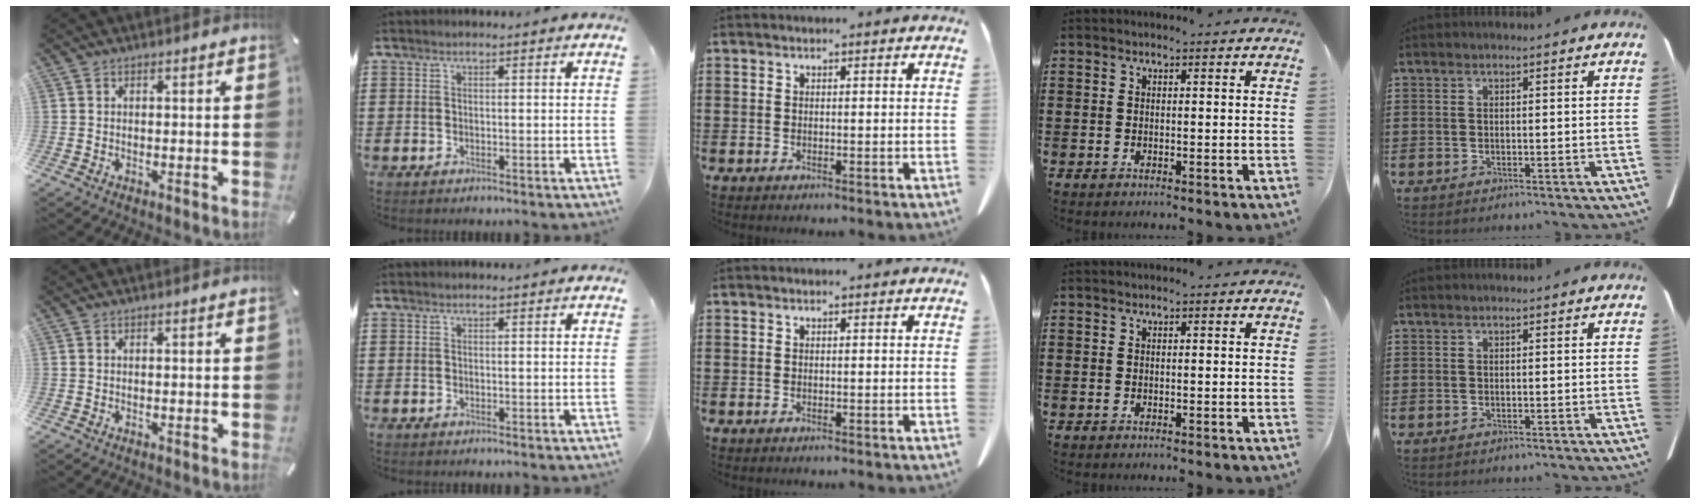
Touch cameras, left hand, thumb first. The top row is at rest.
{}